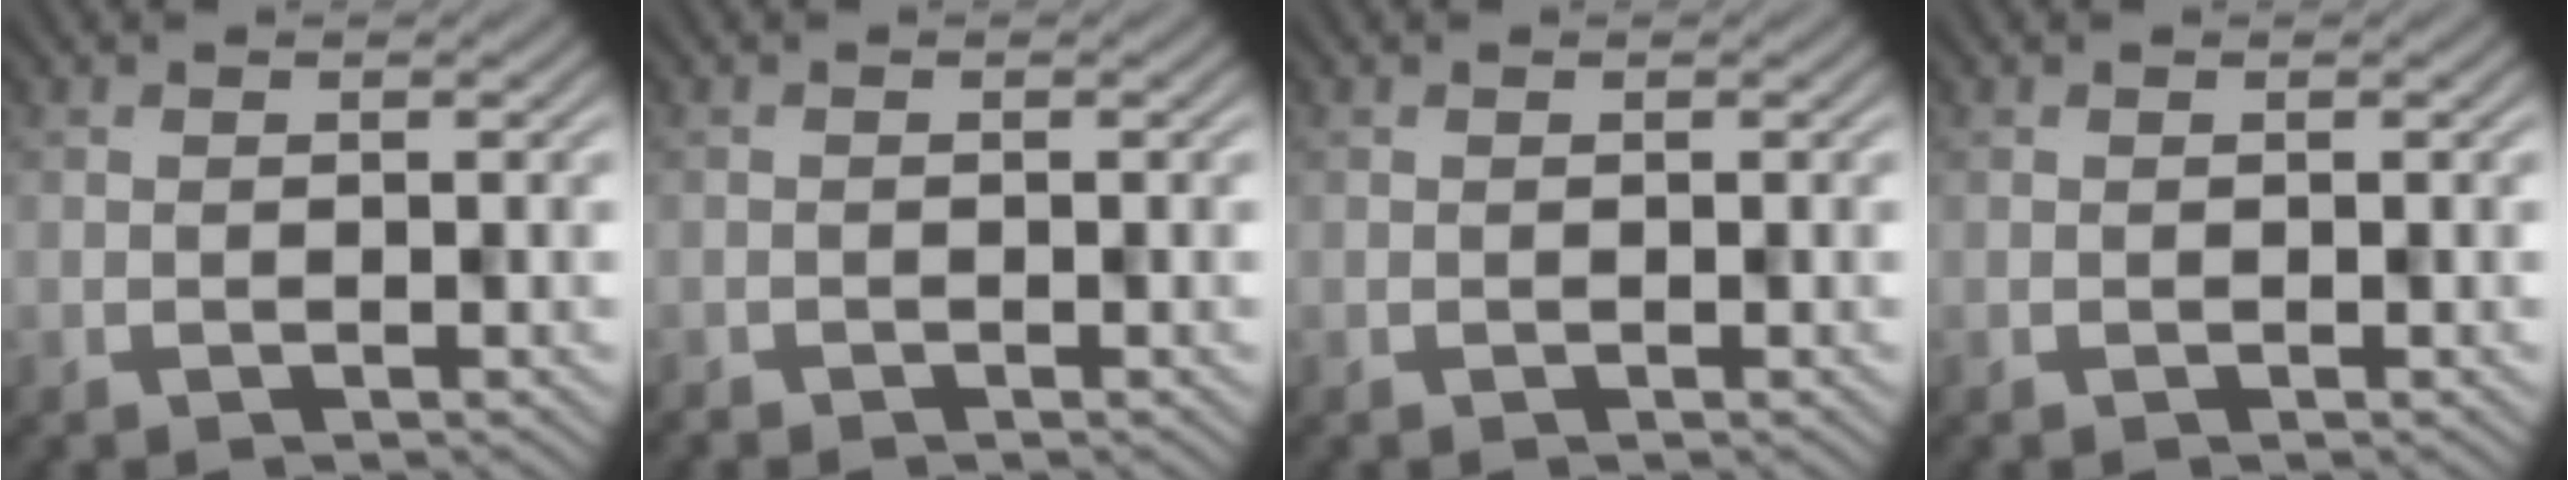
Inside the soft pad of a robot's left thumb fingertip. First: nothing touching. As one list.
[{"total": 0.7, "force": [-0.6, 0.1, -0.2], "torque": [0.003, -0.002, -0.011]}, {"total": 0.0}, {"total": 0.0}]